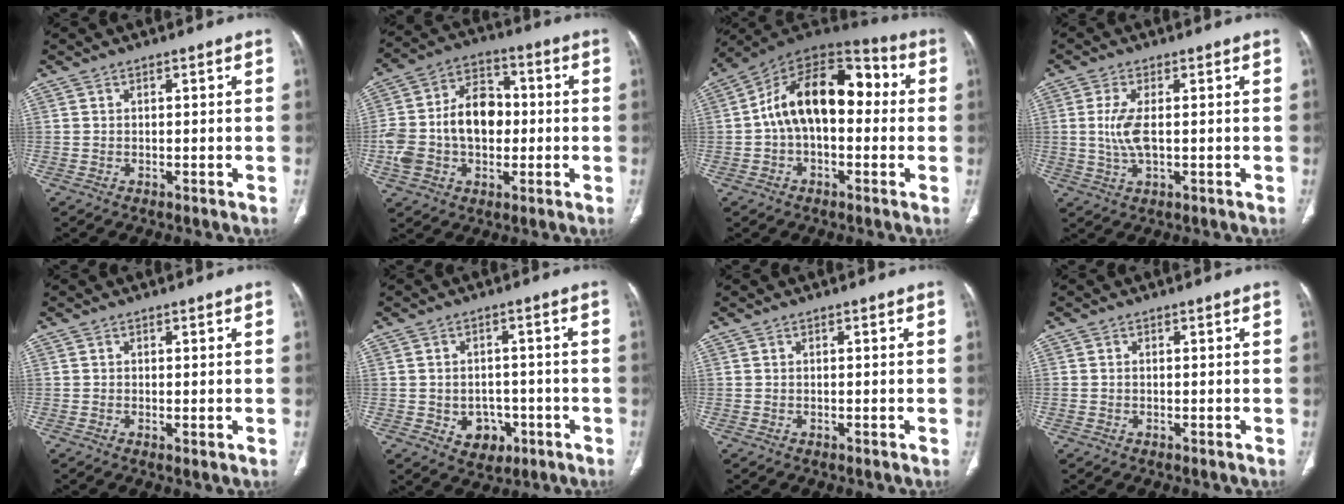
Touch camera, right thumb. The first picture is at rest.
{"total": 16.4, "force": [-1.0, 11.4, 11.7], "torque": [-0.196, 0.035, -0.017]}
{"total": 17.9, "force": [0.8, 10.7, 14.3], "torque": [-0.206, 0.054, 0.001]}
{"total": 3.3, "force": [0.3, 1.1, 3.2], "torque": [-0.081, -0.003, 0.007]}
{"total": 0.8, "force": [-0.1, 0.3, 0.8], "torque": [-0.017, -0.005, -0.002]}
{"total": 6.1, "force": [-2.1, 4.9, 3.0], "torque": [-0.016, 0.016, -0.018]}
{"total": 0.0}
{"total": 0.5, "force": [-0.1, 0.4, 0.3], "torque": [-0.008, 0.005, 0.001]}